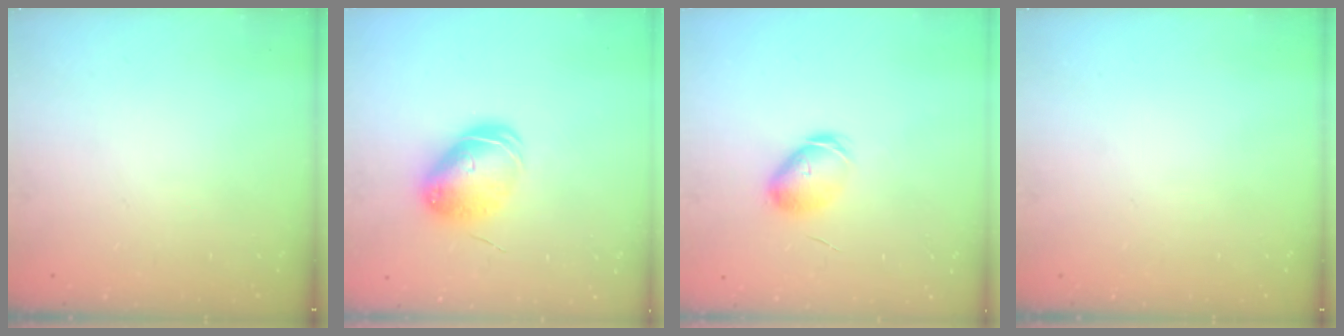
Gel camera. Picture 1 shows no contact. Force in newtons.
{"total": 9.1, "press": 9.0, "slide": 1.1}
{"total": 7.1, "press": 7.1, "slide": 0.5}
{"total": 0.0}